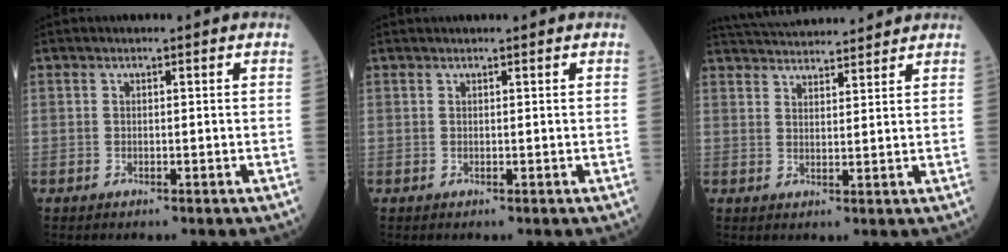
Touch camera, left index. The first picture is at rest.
{"total": 1.5, "force": [1.4, 0.0, 0.5], "torque": [-0.005, 0.023, 0.024]}
{"total": 13.3, "force": [12.7, 1.7, 3.7], "torque": [-0.068, 0.036, 0.192]}